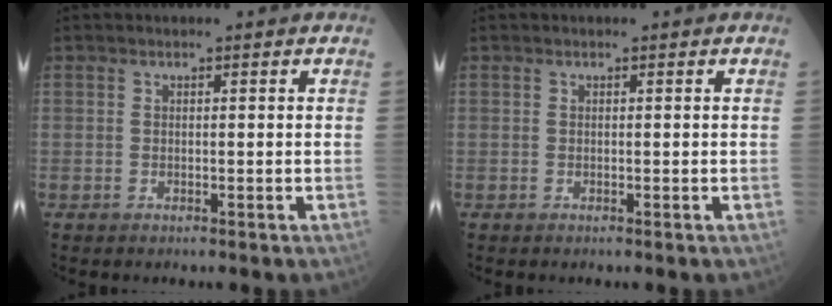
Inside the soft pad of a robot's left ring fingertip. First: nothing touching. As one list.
[{"total": 0.0}]